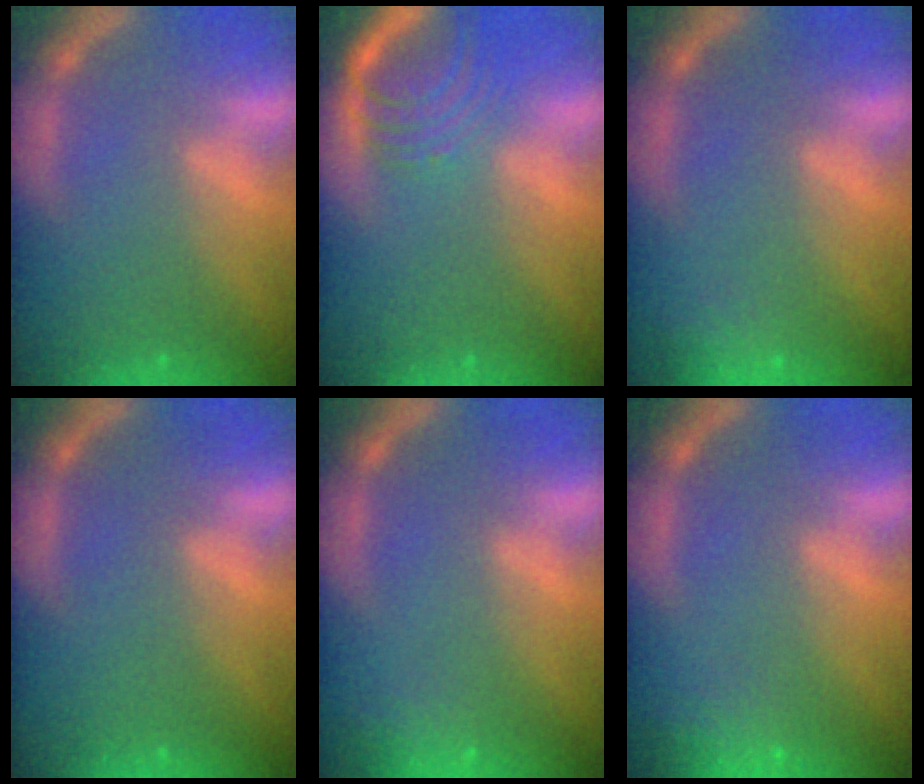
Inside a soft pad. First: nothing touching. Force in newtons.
{"total": 7.1}
{"total": 2.4}
{"total": 0.0}
{"total": 3.0}
{"total": 4.0}